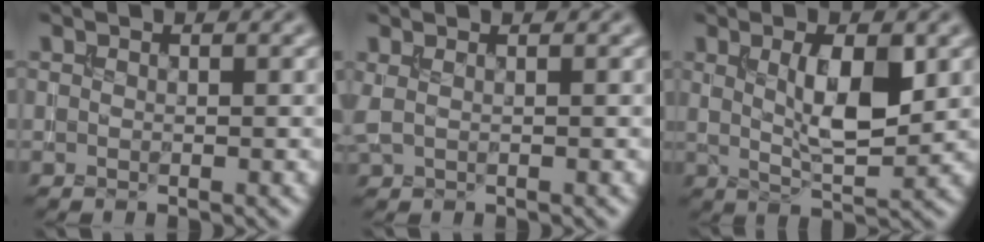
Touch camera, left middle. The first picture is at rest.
{"total": 1.0, "force": [0.6, 0.3, 0.8], "torque": [-0.017, 0.003, 0.009]}
{"total": 5.4, "force": [1.2, 1.7, 5.0], "torque": [-0.091, -0.003, 0.025]}